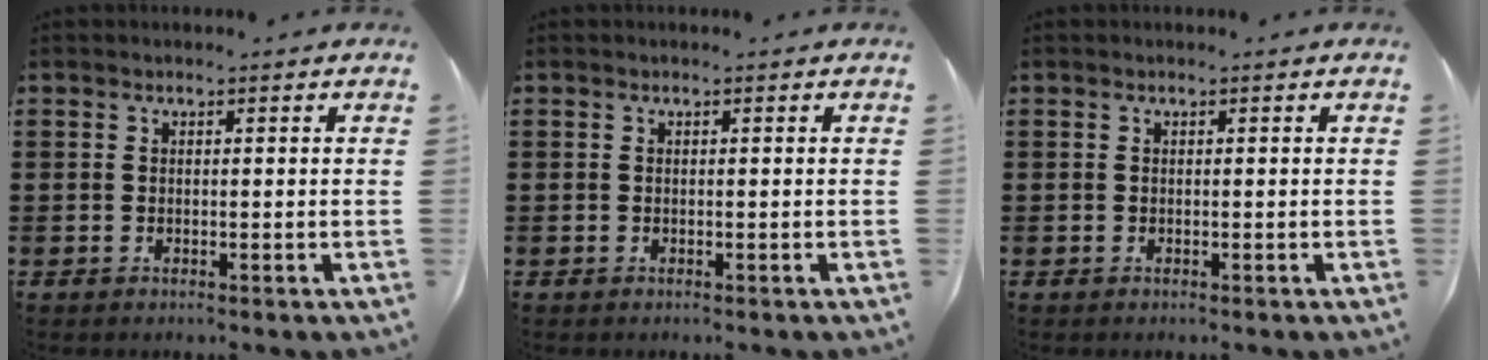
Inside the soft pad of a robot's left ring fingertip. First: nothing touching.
{"total": 0.0}
{"total": 0.0}